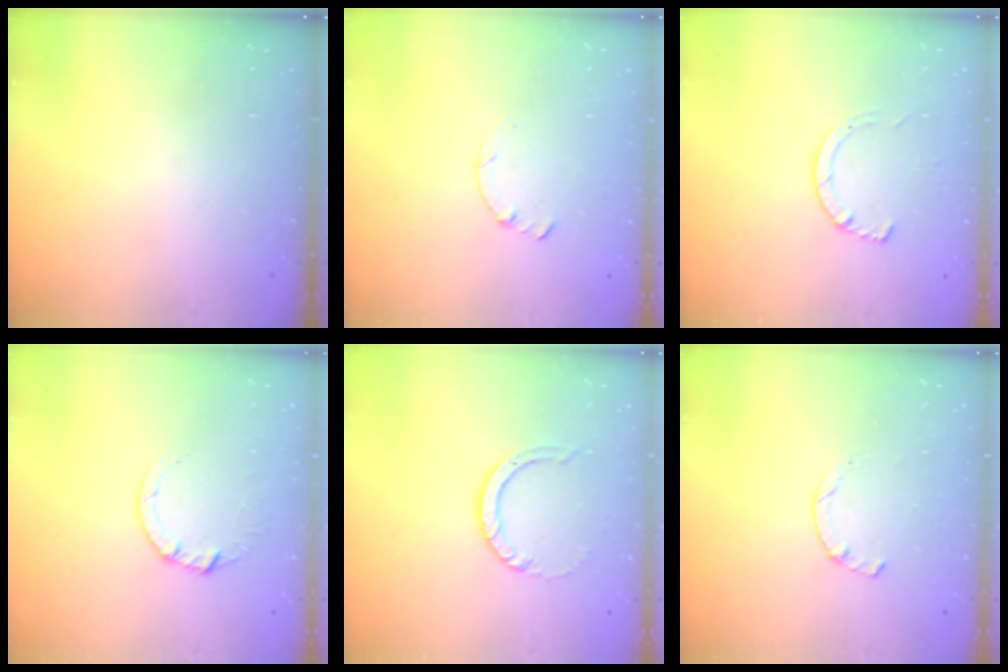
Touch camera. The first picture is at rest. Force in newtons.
{"total": 0.0}
{"total": 3.2, "press": 3.2, "slide": 0.4}
{"total": 3.7, "press": 3.7, "slide": 0.5}
{"total": 4.7, "press": 4.7, "slide": 0.4}
{"total": 1.7, "press": 1.6, "slide": 0.4}